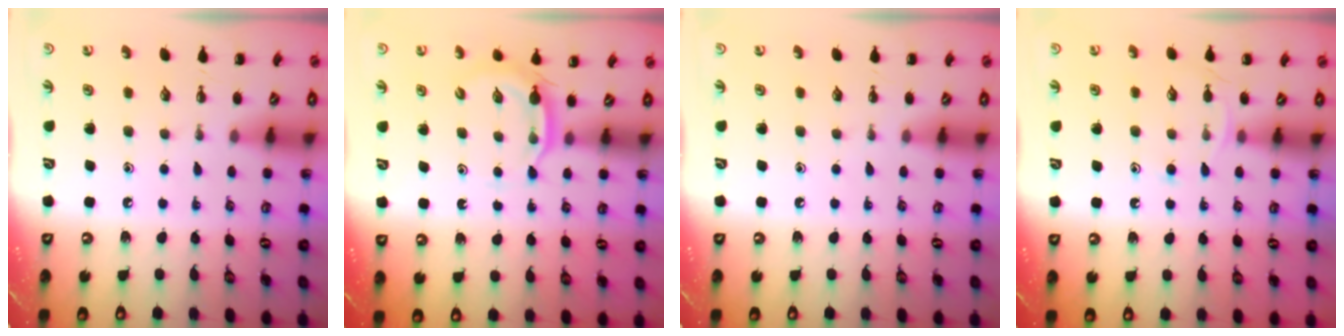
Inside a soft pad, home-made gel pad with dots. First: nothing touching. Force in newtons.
{"total": 2.9, "press": 2.8, "slide": 0.7}
{"total": 0.0}
{"total": 5.7, "press": 5.4, "slide": 1.8}